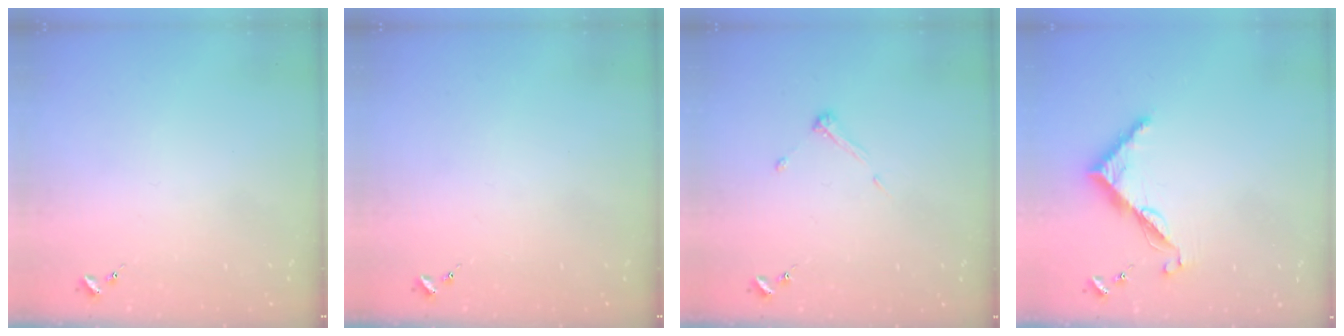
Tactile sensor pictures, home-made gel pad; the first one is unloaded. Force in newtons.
{"total": 0.0}
{"total": 4.3, "press": 4.3, "slide": 0.2}
{"total": 7.5, "press": 7.4, "slide": 0.6}